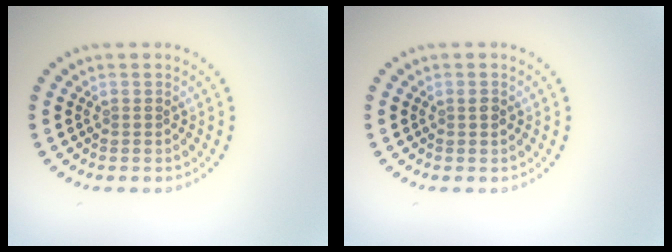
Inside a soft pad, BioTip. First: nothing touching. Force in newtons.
{"total": 0.7, "press": 0.7, "slide": 0.2}